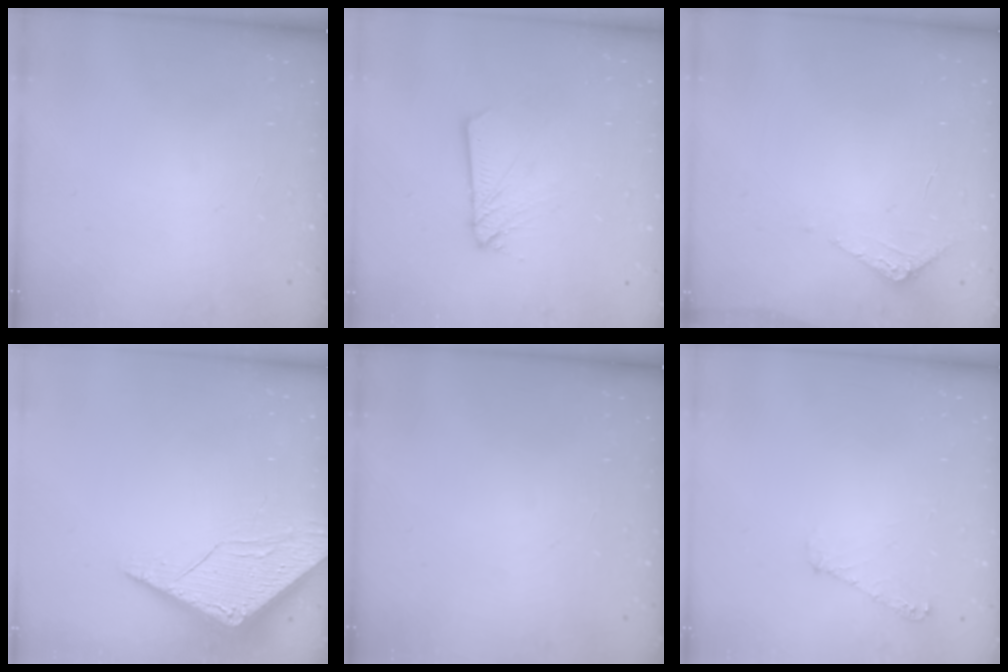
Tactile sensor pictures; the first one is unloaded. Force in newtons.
{"total": 4.1, "press": 4.1, "slide": 0.4}
{"total": 5.0, "press": 5.0, "slide": 0.5}
{"total": 6.2, "press": 6.2, "slide": 0.5}
{"total": 0.0}
{"total": 5.7, "press": 5.7, "slide": 0.5}